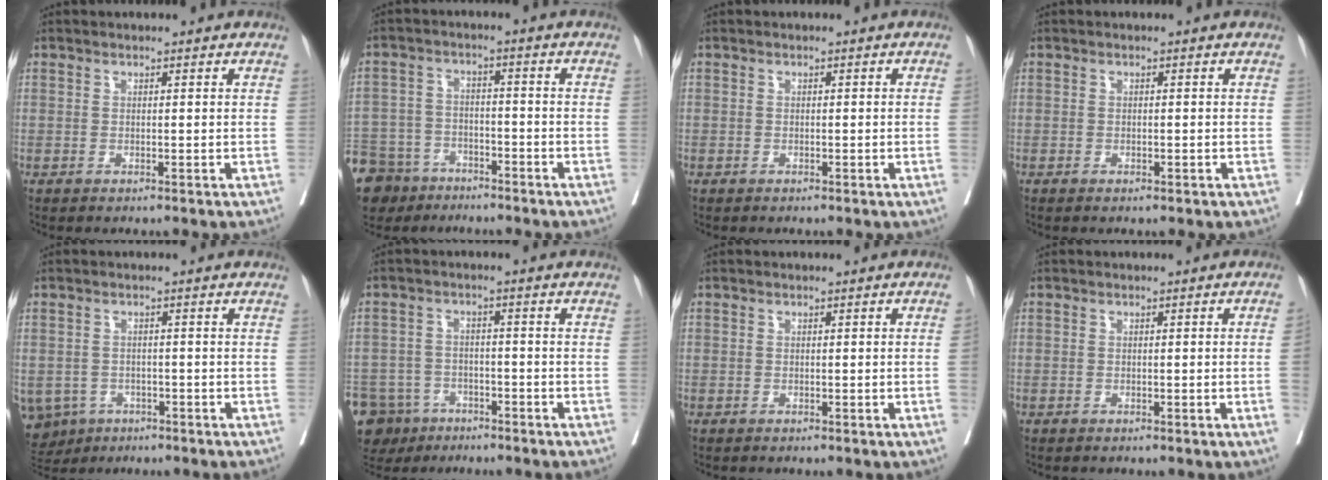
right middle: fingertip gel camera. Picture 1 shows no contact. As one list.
[{"total": 16.0, "force": [-11.5, 10.0, 5.1], "torque": [-0.160, -0.003, -0.182]}, {"total": 0.5, "force": [-0.2, 0.0, 0.5], "torque": [-0.009, 0.004, -0.002]}, {"total": 1.1, "force": [-0.7, 0.4, 0.8], "torque": [-0.012, -0.001, -0.007]}, {"total": 9.9, "force": [-5.1, 8.1, 2.6], "torque": [-0.081, -0.002, -0.066]}, {"total": 11.9, "force": [-7.8, 8.4, 3.2], "torque": [-0.088, 0.000, -0.121]}, {"total": 1.1, "force": [-0.3, -0.1, 1.0], "torque": [-0.017, 0.006, -0.004]}, {"total": 1.8, "force": [-0.5, -0.3, 1.7], "torque": [-0.027, 0.006, -0.006]}]